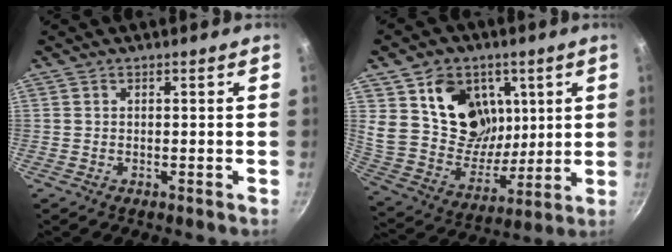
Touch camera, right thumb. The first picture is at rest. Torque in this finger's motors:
{"motor_torque": [-1.47, 1.95, 1.23, 0.75, 0.27]}